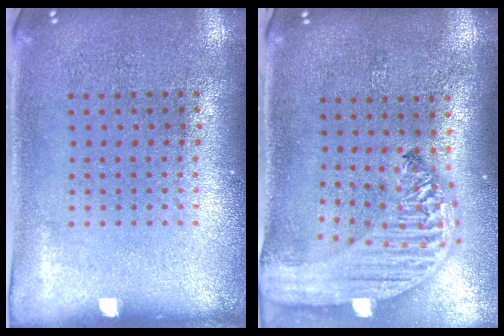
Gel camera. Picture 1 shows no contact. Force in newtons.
{"total": 3.2, "press": 2.6, "slide": 2.0}